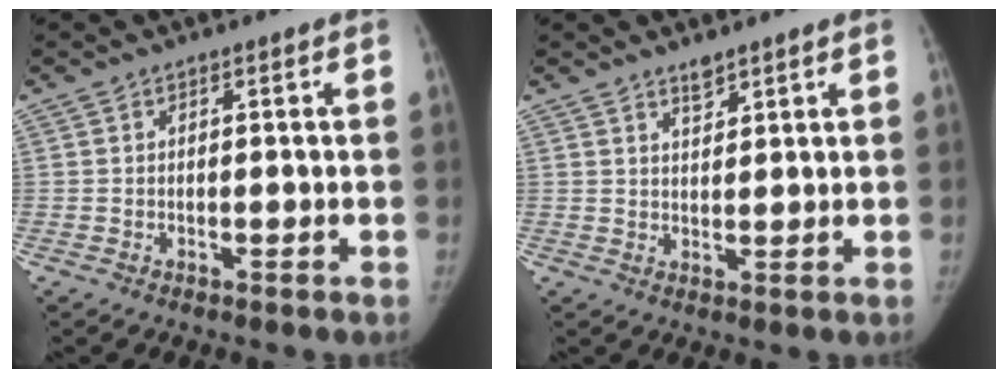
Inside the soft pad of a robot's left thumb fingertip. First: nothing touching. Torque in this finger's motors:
{"motor_torque": [-0.05, 0.10, -0.06, -0.08, 0.00]}